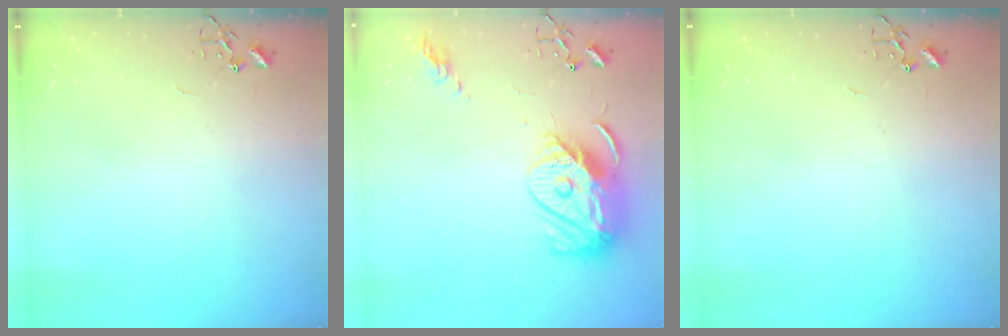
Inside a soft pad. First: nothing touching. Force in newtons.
{"total": 15.1, "press": 15.0, "slide": 1.1}
{"total": 0.0}